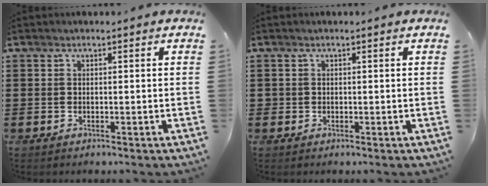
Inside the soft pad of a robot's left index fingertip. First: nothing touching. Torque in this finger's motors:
{"motor_torque": [0.21, 0.13, 0.03, -0.01]}